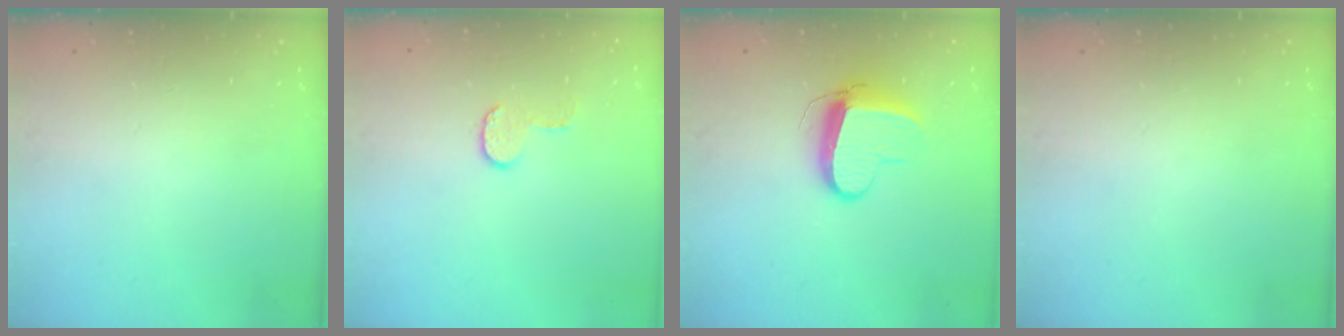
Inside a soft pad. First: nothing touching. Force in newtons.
{"total": 5.9, "press": 5.9, "slide": 0.4}
{"total": 9.6, "press": 9.5, "slide": 0.9}
{"total": 0.0}